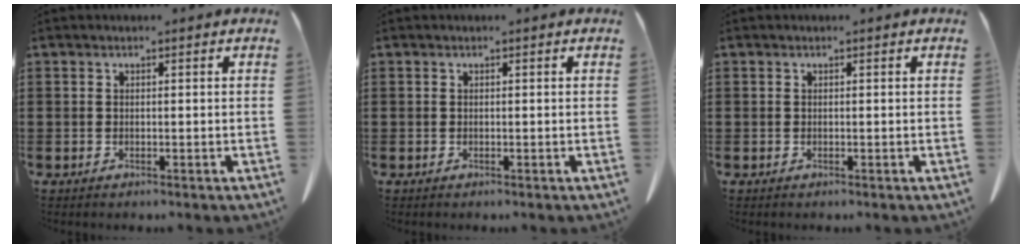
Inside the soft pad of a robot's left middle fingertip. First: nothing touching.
{"total": 0.0}
{"total": 0.0}